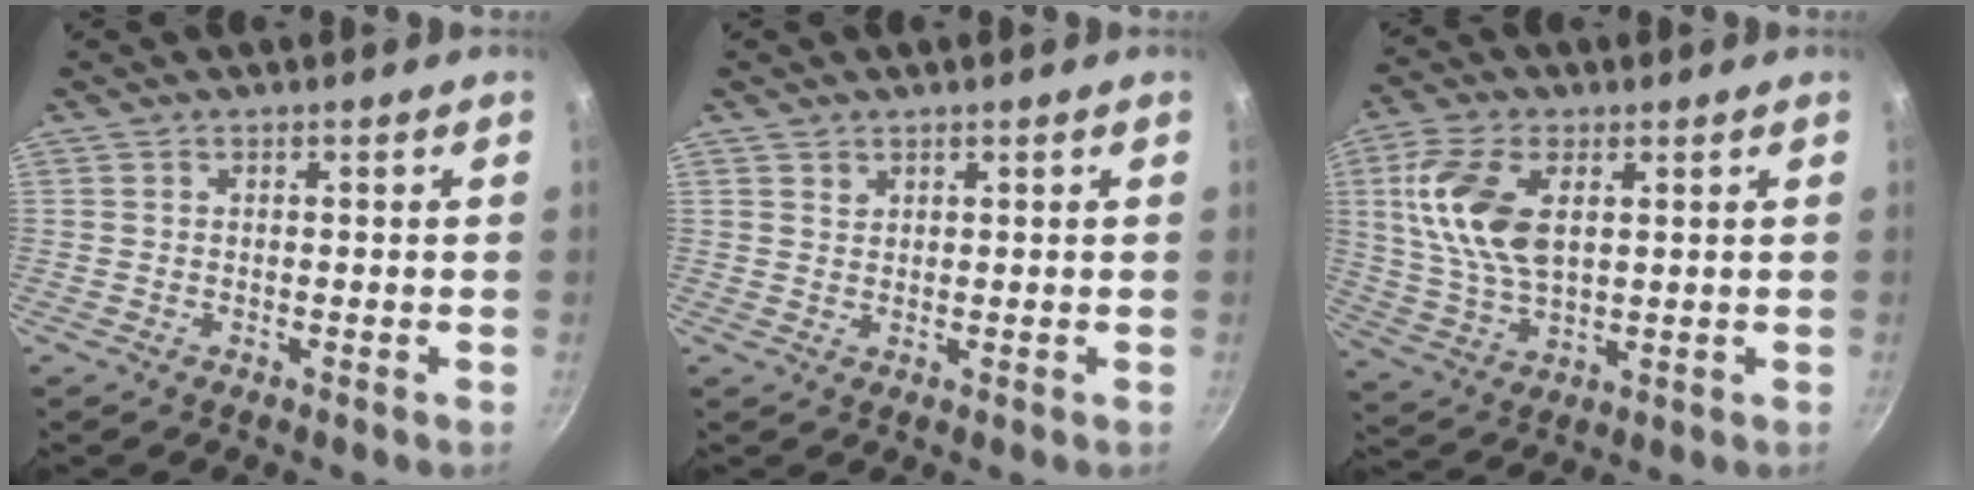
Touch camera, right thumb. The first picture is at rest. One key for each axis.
{"total": 1.3, "fx": 0.9, "fy": 0.9, "fz": 0.3, "tx": 0.000, "ty": -0.002, "tz": 0.016}
{"total": 13.7, "fx": 3.4, "fy": 7.6, "fz": 10.8, "tx": -0.209, "ty": -0.007, "tz": 0.070}